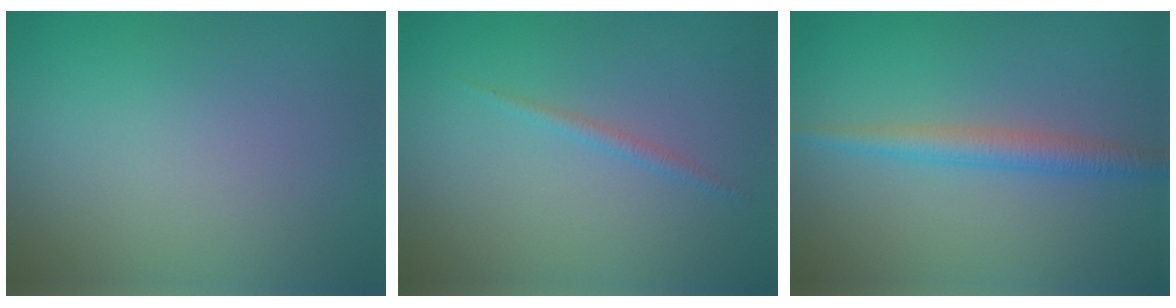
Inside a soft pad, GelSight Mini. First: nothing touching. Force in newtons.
{"total": 0.9, "press": 0.9, "slide": 0.1}
{"total": 2.6, "press": 2.6, "slide": 0.0}